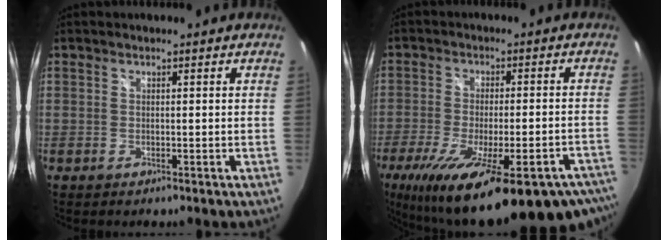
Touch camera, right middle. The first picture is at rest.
{"total": 29.8, "force": [-21.7, 8.1, 18.8], "torque": [-0.335, -0.069, -0.300]}